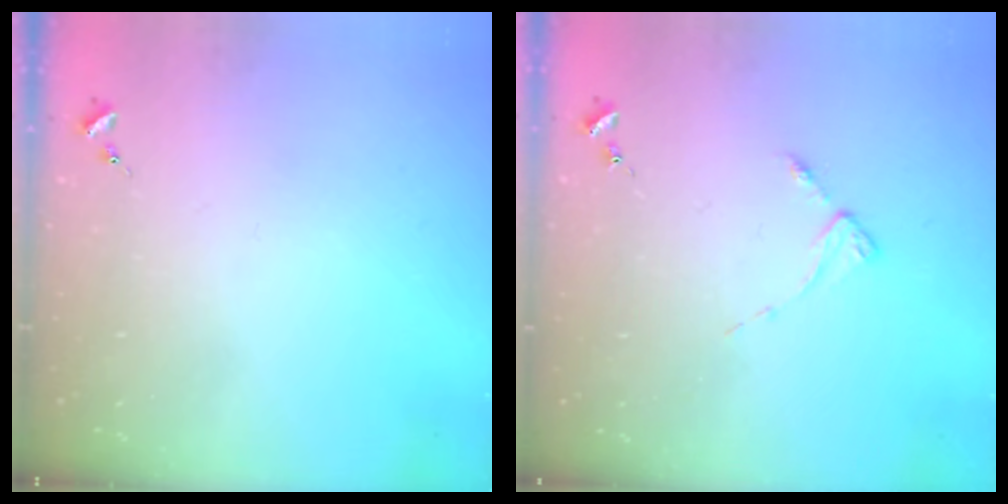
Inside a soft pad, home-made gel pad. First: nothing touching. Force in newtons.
{"total": 2.7, "press": 2.7, "slide": 0.3}